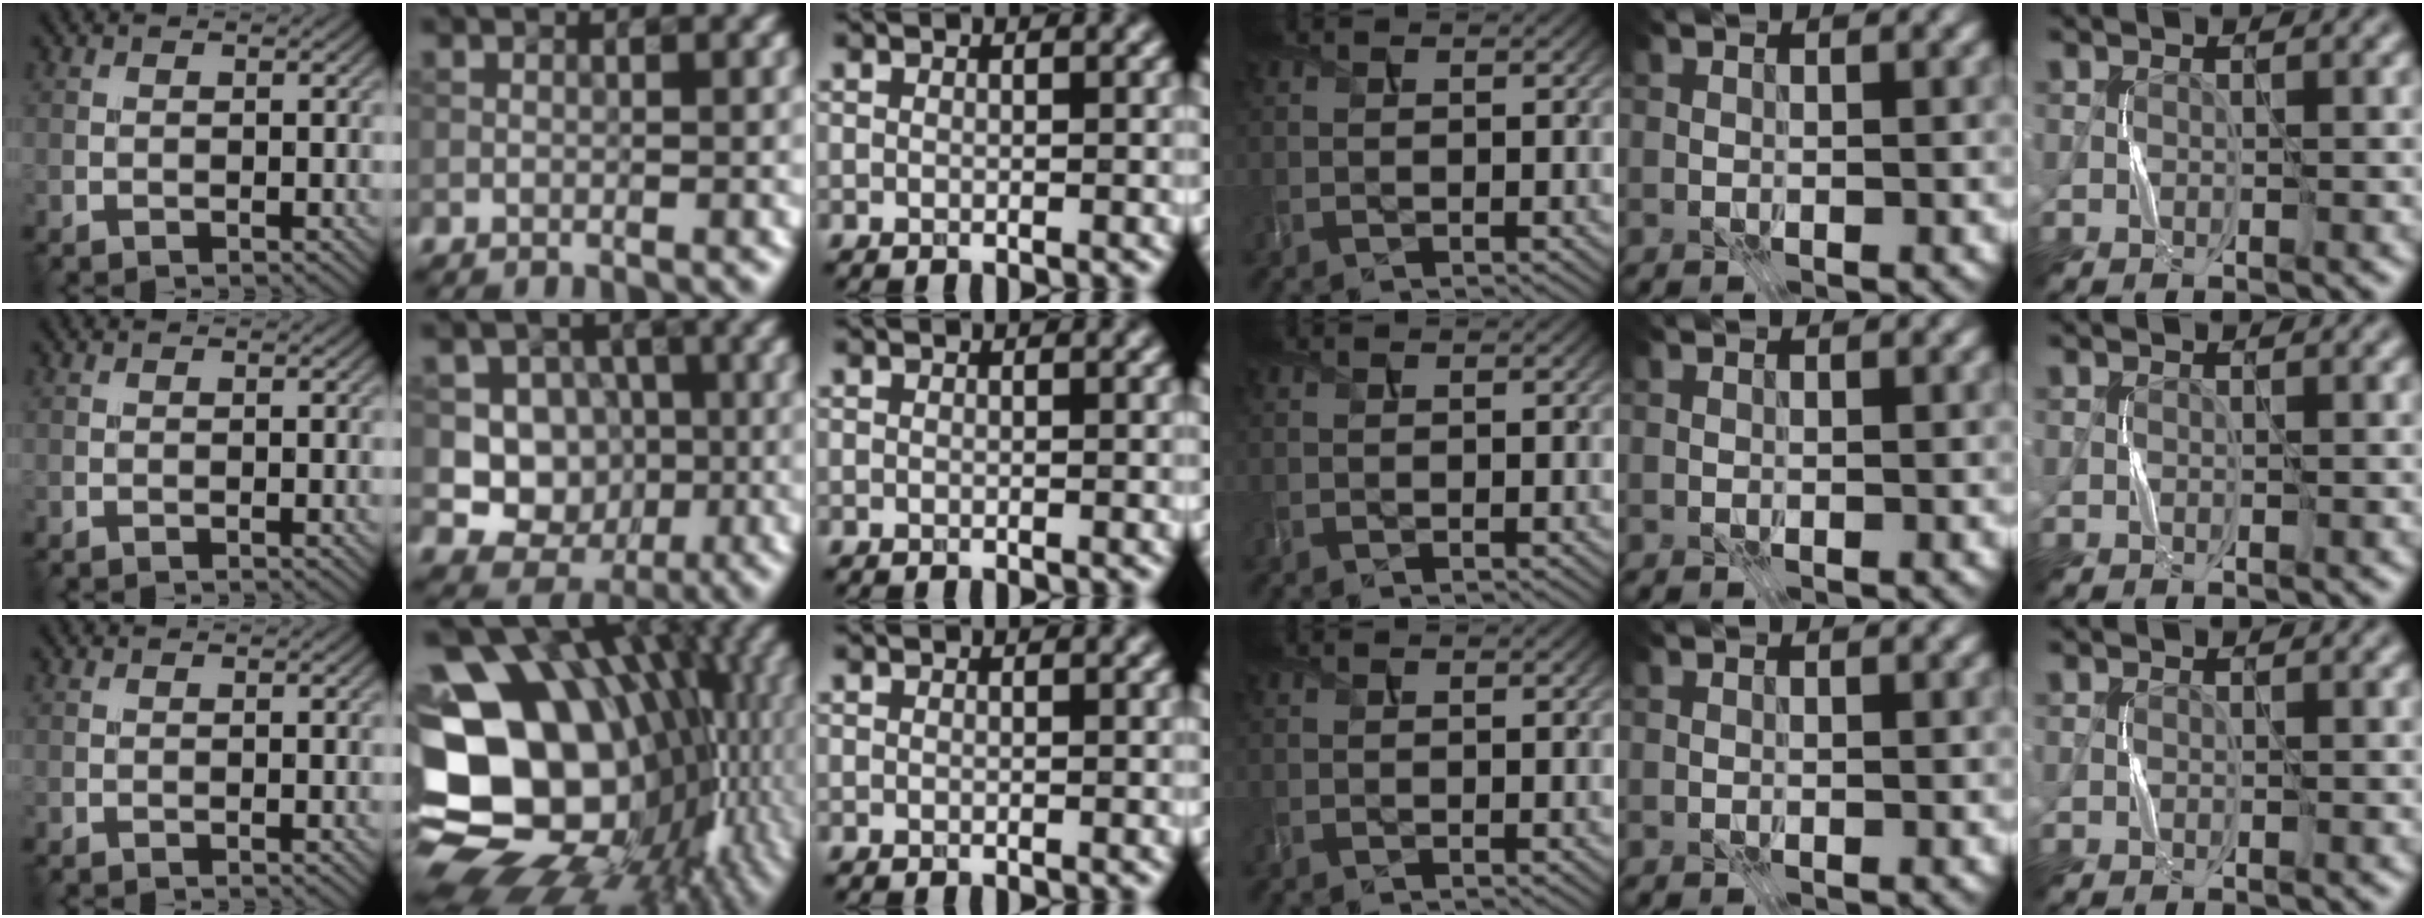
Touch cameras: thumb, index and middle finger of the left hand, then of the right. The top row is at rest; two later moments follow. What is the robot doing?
{"motion": "press", "object": "joystick"}